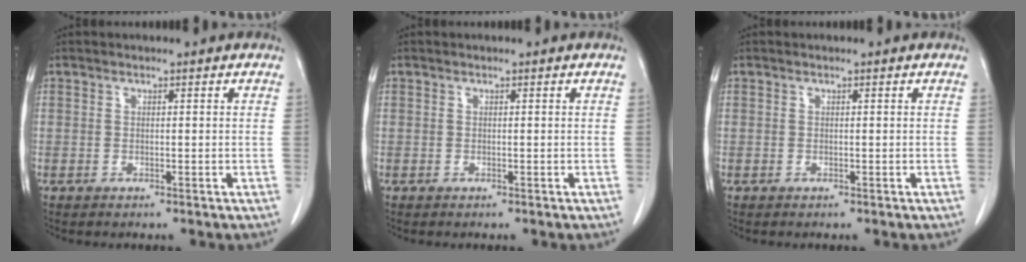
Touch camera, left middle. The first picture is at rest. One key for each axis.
{"total": 0.0}
{"total": 0.0}